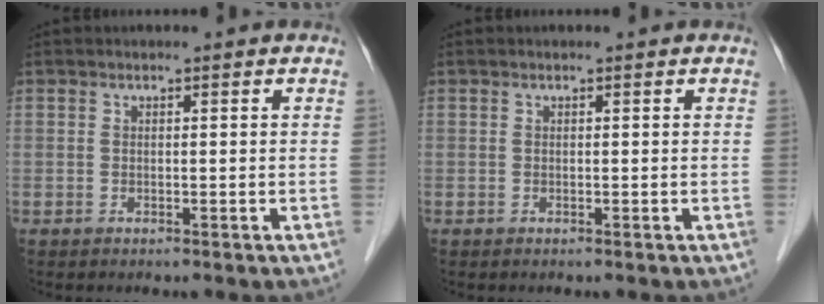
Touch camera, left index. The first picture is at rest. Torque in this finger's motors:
{"motor_torque": [-0.12, -0.05, 0.01, -0.01]}